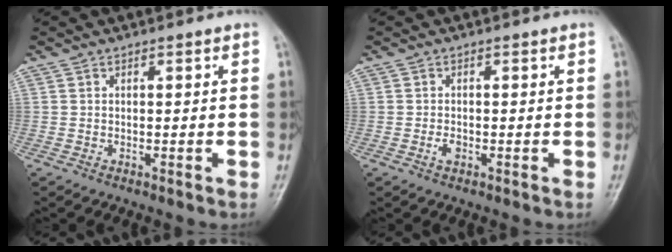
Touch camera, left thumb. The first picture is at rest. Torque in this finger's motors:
{"motor_torque": [-0.03, -0.03, 0.37, 0.22, 0.00]}